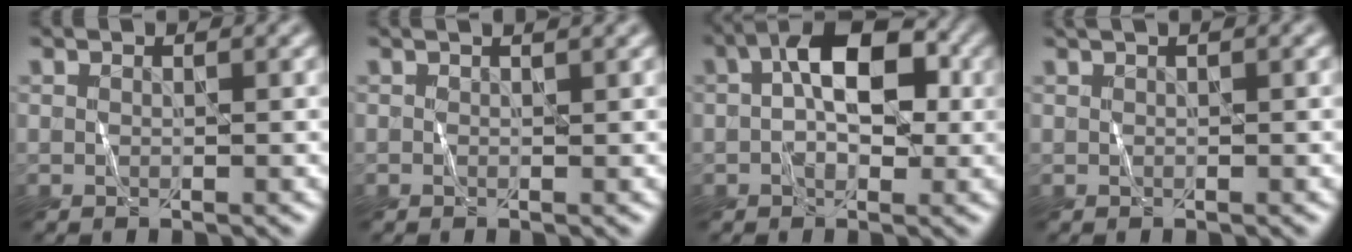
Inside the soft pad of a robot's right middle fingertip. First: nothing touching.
{"total": 1.9, "force": [1.2, 0.8, 1.2], "torque": [-0.010, 0.006, -0.006]}
{"total": 6.3, "force": [0.5, 3.4, 5.2], "torque": [-0.079, 0.013, 0.000]}
{"total": 1.0, "force": [0.6, 0.3, 0.7], "torque": [-0.014, 0.001, 0.005]}